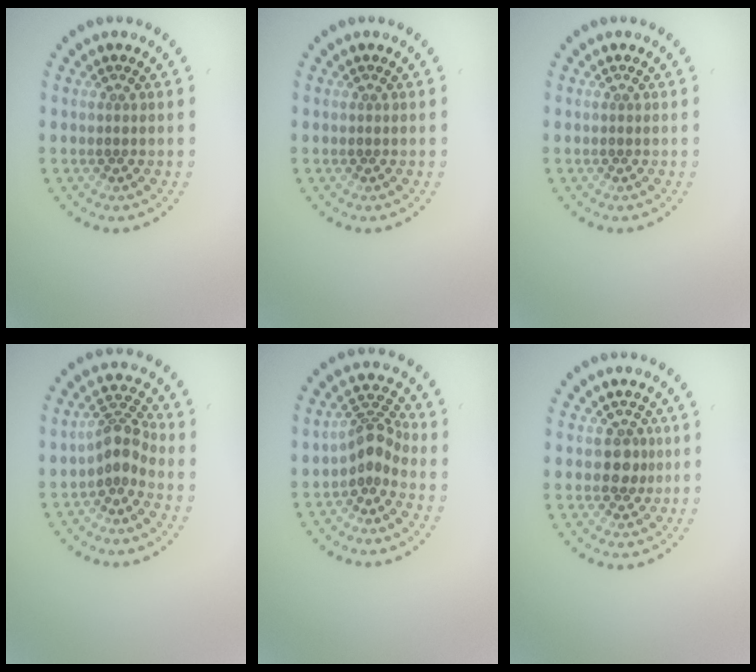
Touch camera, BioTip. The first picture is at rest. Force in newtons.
{"total": 0.0}
{"total": 0.0}
{"total": 2.7, "press": 2.1, "slide": 1.8}
{"total": 2.8, "press": 1.9, "slide": 2.0}
{"total": 2.0, "press": 1.8, "slide": 0.9}